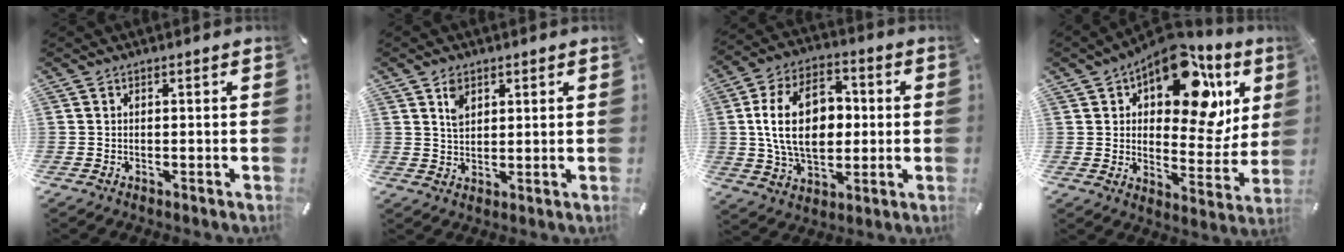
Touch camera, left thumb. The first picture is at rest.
{"total": 4.2, "force": [2.2, 2.9, 2.1], "torque": [-0.031, -0.003, 0.038]}
{"total": 17.5, "force": [1.0, 12.2, 12.5], "torque": [-0.254, 0.012, 0.014]}
{"total": 19.1, "force": [10.7, 10.4, 12.0], "torque": [-0.161, -0.079, 0.178]}